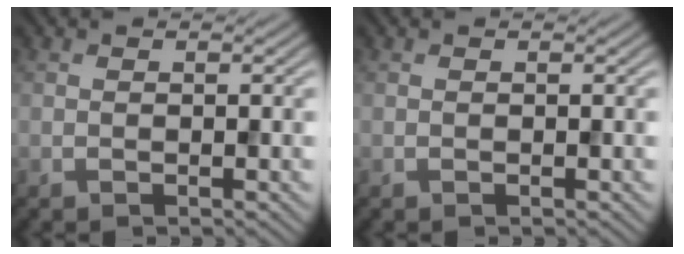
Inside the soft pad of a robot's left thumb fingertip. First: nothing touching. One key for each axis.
{"total": 0.0}